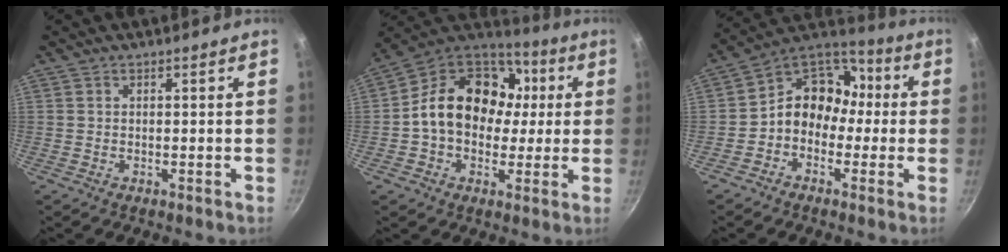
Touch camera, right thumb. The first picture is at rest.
{"total": 20.1, "force": [1.4, 15.5, 12.7], "torque": [-0.181, 0.040, 0.012]}
{"total": 12.3, "force": [-1.3, 10.3, 6.7], "torque": [-0.062, 0.055, -0.048]}